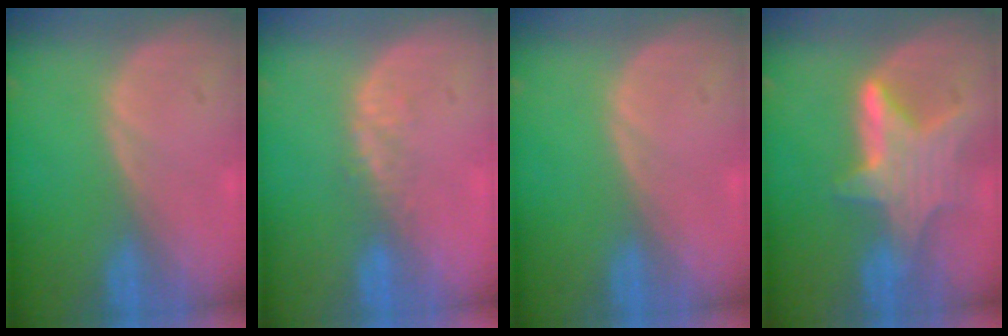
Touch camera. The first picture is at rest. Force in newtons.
{"total": 2.5, "press": 1.9, "slide": 1.7}
{"total": 0.0}
{"total": 6.9, "press": 6.7, "slide": 1.7}